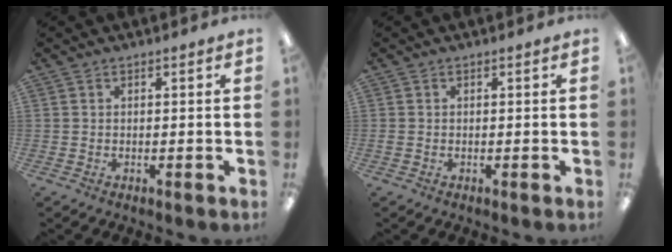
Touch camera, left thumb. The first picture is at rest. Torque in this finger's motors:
{"motor_torque": [-0.02, -0.01, 0.00, -0.01, 0.00]}